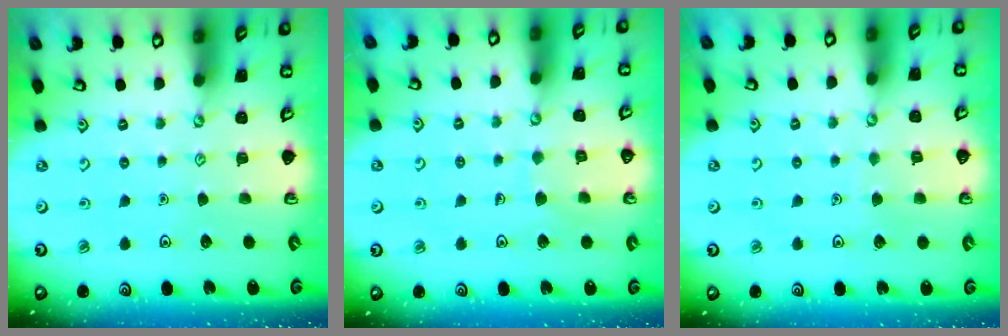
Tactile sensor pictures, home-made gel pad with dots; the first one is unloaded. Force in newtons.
{"total": 6.8, "press": 6.8, "slide": 0.5}
{"total": 2.5, "press": 2.5, "slide": 0.3}